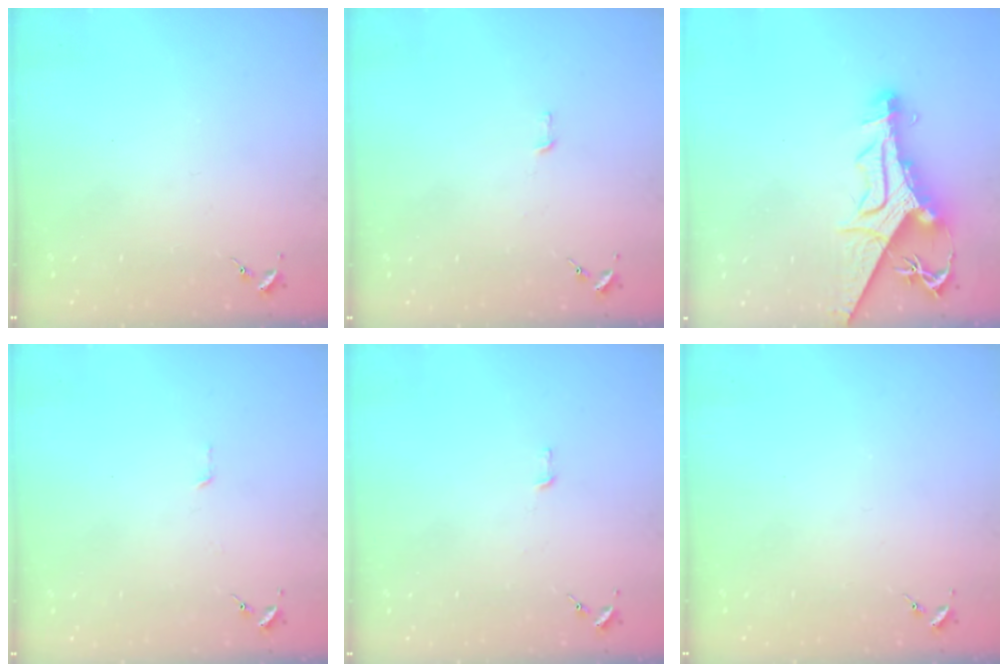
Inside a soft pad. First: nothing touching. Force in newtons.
{"total": 2.6, "press": 2.6, "slide": 0.2}
{"total": 15.3, "press": 15.2, "slide": 1.6}
{"total": 2.8, "press": 2.8, "slide": 0.2}
{"total": 2.6, "press": 2.6, "slide": 0.2}
{"total": 0.0}